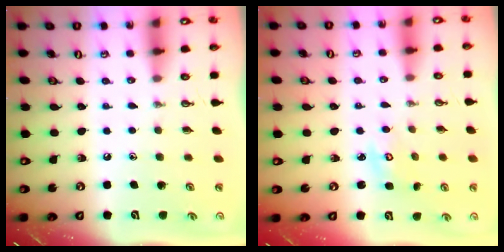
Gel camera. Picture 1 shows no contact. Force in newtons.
{"total": 3.7, "press": 3.7, "slide": 0.4}